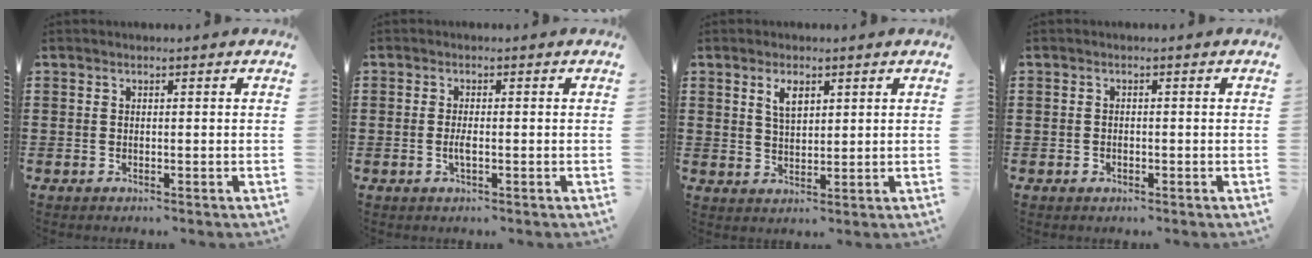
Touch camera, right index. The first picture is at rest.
{"total": 1.6, "force": [-0.4, 0.4, 1.5], "torque": [-0.036, -0.003, -0.010]}
{"total": 3.2, "force": [1.7, 1.5, 2.3], "torque": [-0.043, 0.002, 0.028]}
{"total": 0.7, "force": [-0.4, 0.4, 0.3], "torque": [-0.007, 0.000, -0.008]}